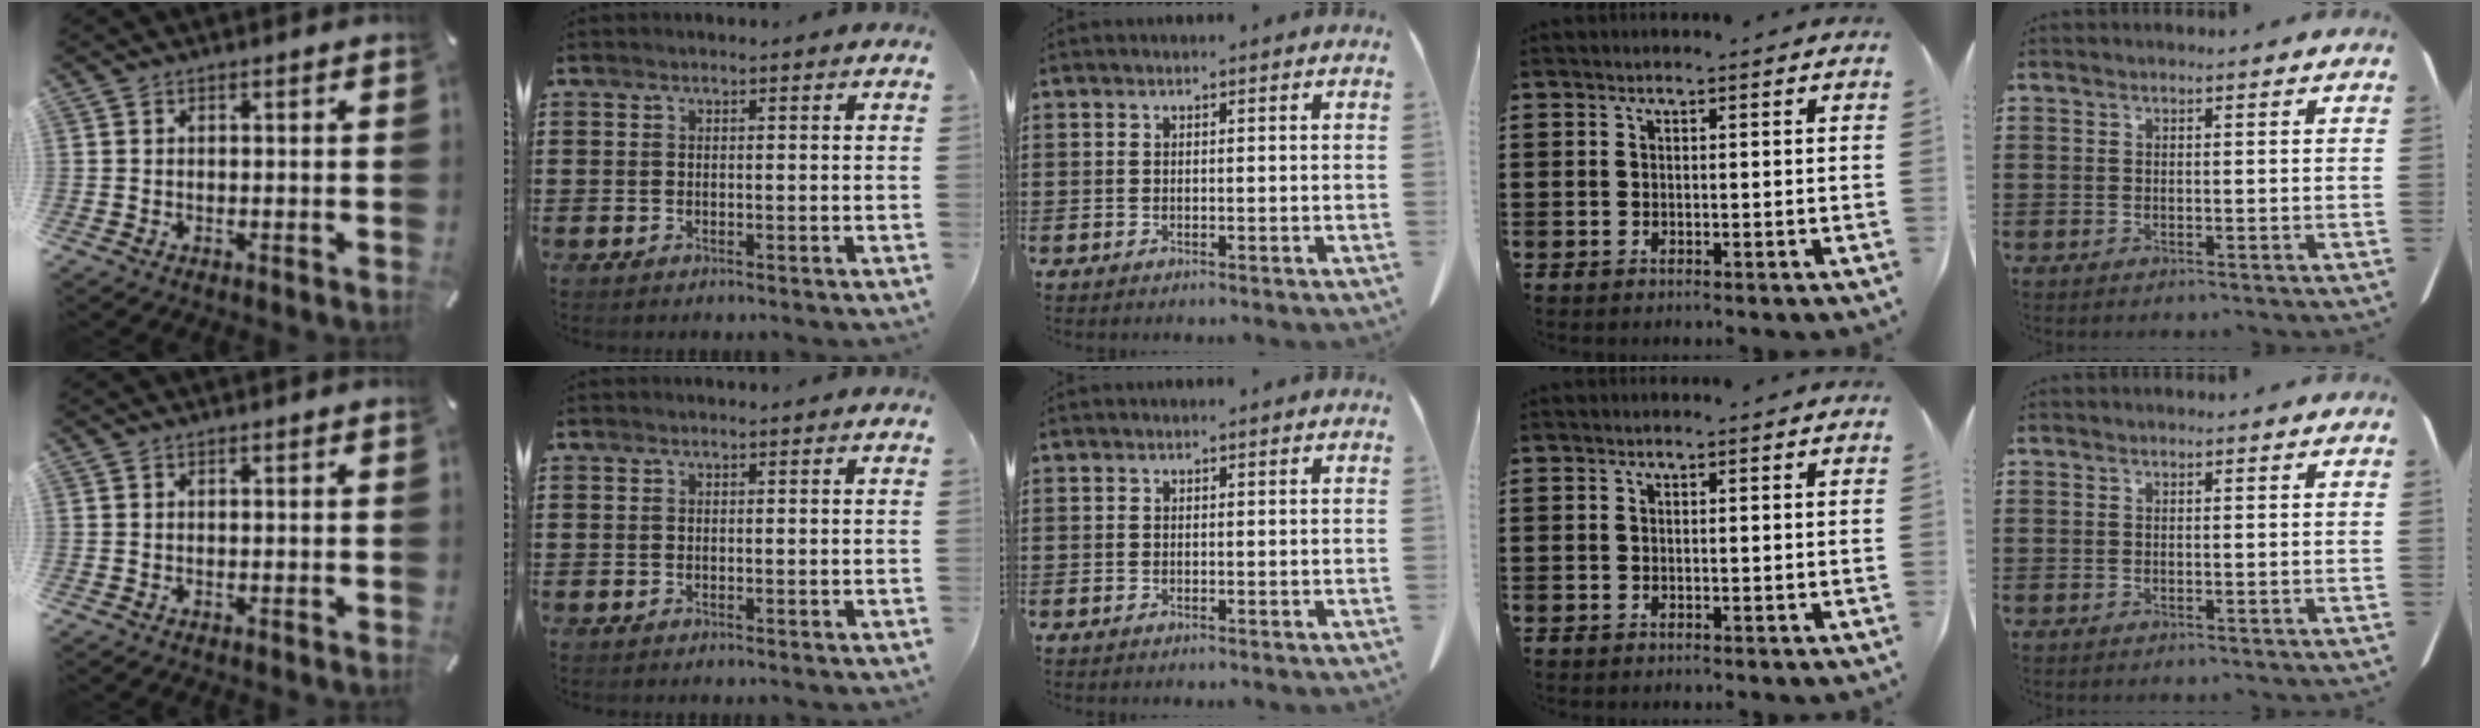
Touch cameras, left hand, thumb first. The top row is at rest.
{}